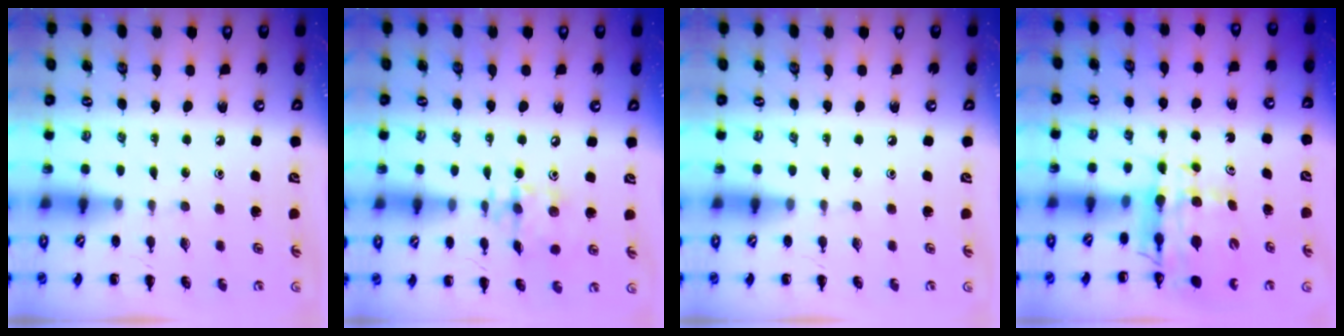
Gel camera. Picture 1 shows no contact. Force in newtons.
{"total": 9.7, "press": 9.6, "slide": 0.9}
{"total": 0.0}
{"total": 9.3, "press": 8.9, "slide": 2.8}